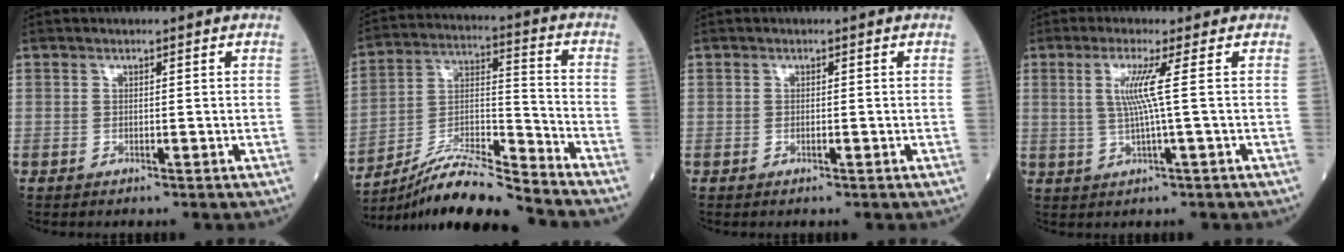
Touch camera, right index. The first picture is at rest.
{"total": 14.1, "force": [-13.0, -0.5, 5.4], "torque": [-0.099, 0.012, -0.235]}
{"total": 0.7, "force": [-0.3, 0.1, 0.7], "torque": [-0.014, -0.002, -0.003]}
{"total": 4.8, "force": [0.8, -1.3, 4.5], "torque": [-0.094, -0.001, 0.019]}